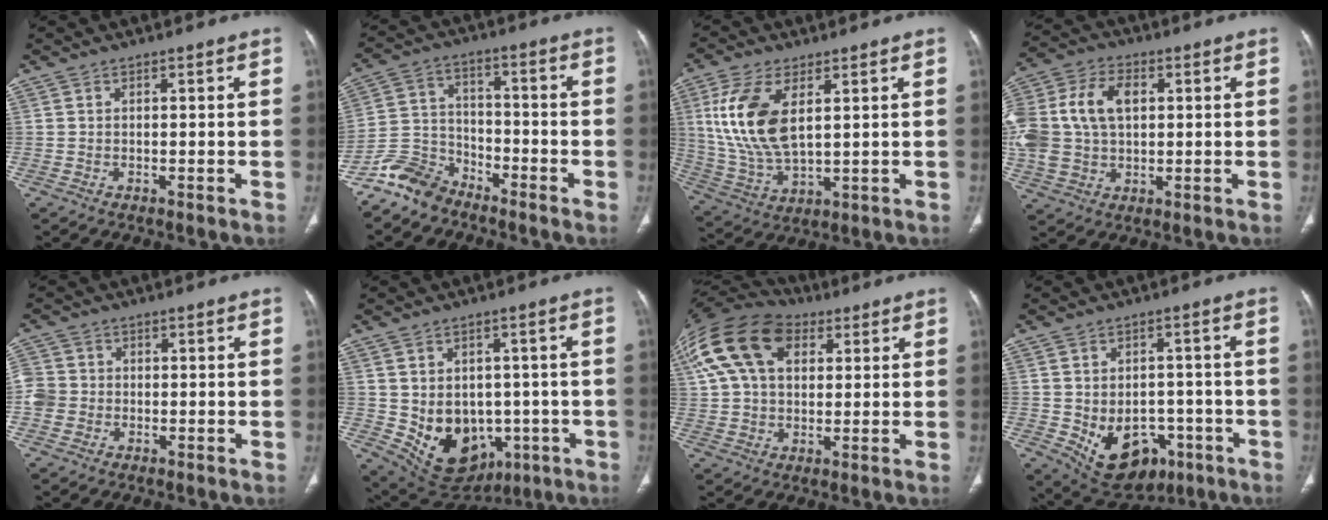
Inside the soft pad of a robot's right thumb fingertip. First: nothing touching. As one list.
[{"total": 8.4, "force": [-7.0, 4.2, 1.6], "torque": [-0.026, 0.048, -0.149]}, {"total": 14.2, "force": [4.0, 7.0, 11.7], "torque": [-0.249, -0.015, 0.089]}, {"total": 21.1, "force": [3.4, 14.8, 14.6], "torque": [-0.353, 0.031, 0.072]}, {"total": 4.6, "force": [-0.8, 4.3, 1.4], "torque": [-0.017, 0.010, -0.021]}, {"total": 14.4, "force": [-2.6, 11.0, 8.8], "torque": [-0.105, 0.013, -0.003]}, {"total": 19.9, "force": [7.7, 12.6, 13.4], "torque": [-0.275, 0.031, 0.134]}, {"total": 13.2, "force": [-4.7, 9.4, 8.1], "torque": [-0.092, 0.019, -0.049]}]